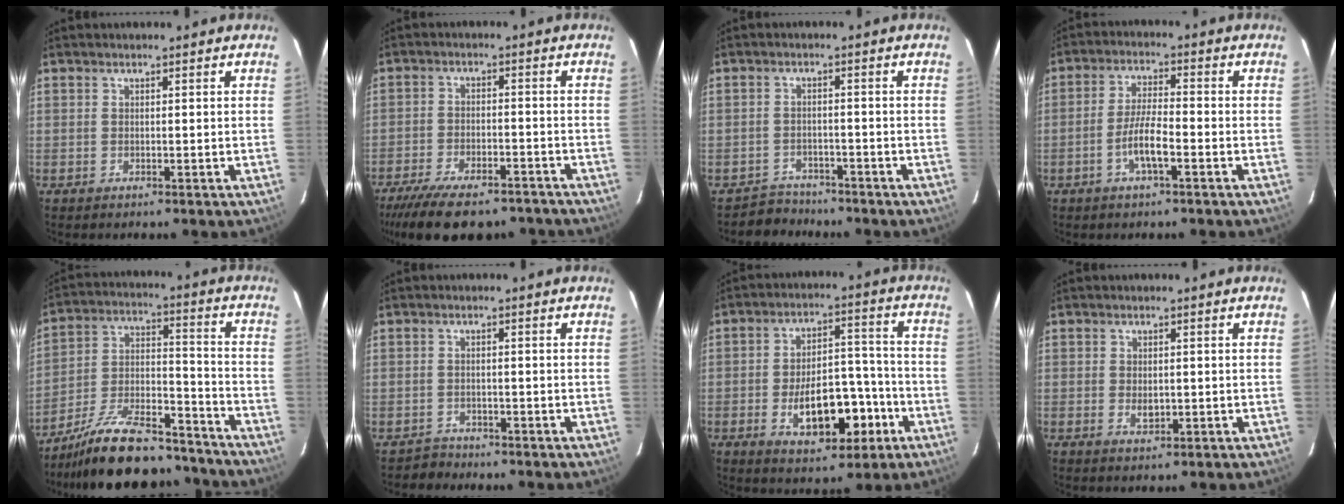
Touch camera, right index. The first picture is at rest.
{"total": 17.9, "force": [-14.6, 5.6, 8.6], "torque": [-0.180, -0.026, -0.213]}
{"total": 4.0, "force": [-3.4, 1.8, -0.6], "torque": [0.000, 0.014, -0.059]}
{"total": 5.7, "force": [-2.6, 0.9, 5.0], "torque": [-0.102, 0.003, -0.050]}
{"total": 23.0, "force": [-19.3, 6.7, 10.7], "torque": [-0.196, 0.007, -0.287]}
{"total": 2.0, "force": [-1.7, 0.9, -0.6], "torque": [0.007, 0.009, -0.029]}
{"total": 13.7, "force": [-5.3, 7.0, 10.5], "torque": [-0.180, 0.024, -0.059]}
{"total": 2.3, "force": [-0.3, 1.6, 1.7], "torque": [-0.028, -0.002, -0.002]}